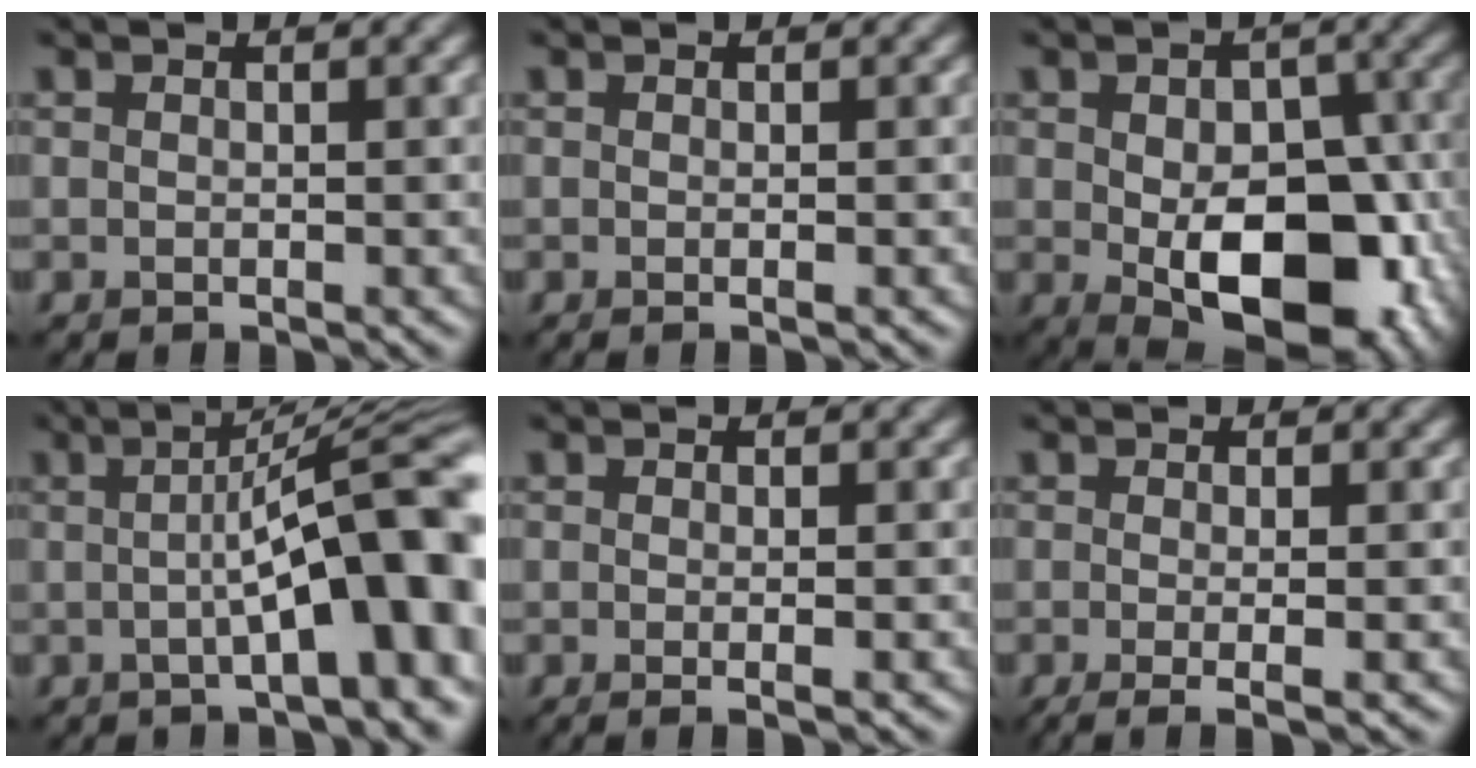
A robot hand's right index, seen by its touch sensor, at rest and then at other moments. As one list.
[{"total": 0.8, "force": [-0.1, 0.2, 0.8], "torque": [-0.009, -0.004, -0.004]}, {"total": 12.0, "force": [-2.8, 6.8, 9.4], "torque": [-0.125, -0.022, -0.034]}, {"total": 12.5, "force": [-1.1, 2.8, 12.2], "torque": [-0.136, 0.025, -0.017]}, {"total": 2.0, "force": [-0.3, 0.7, 1.9], "torque": [-0.019, -0.004, -0.011]}, {"total": 3.9, "force": [-0.7, 1.4, 3.5], "torque": [-0.040, -0.004, -0.014]}]